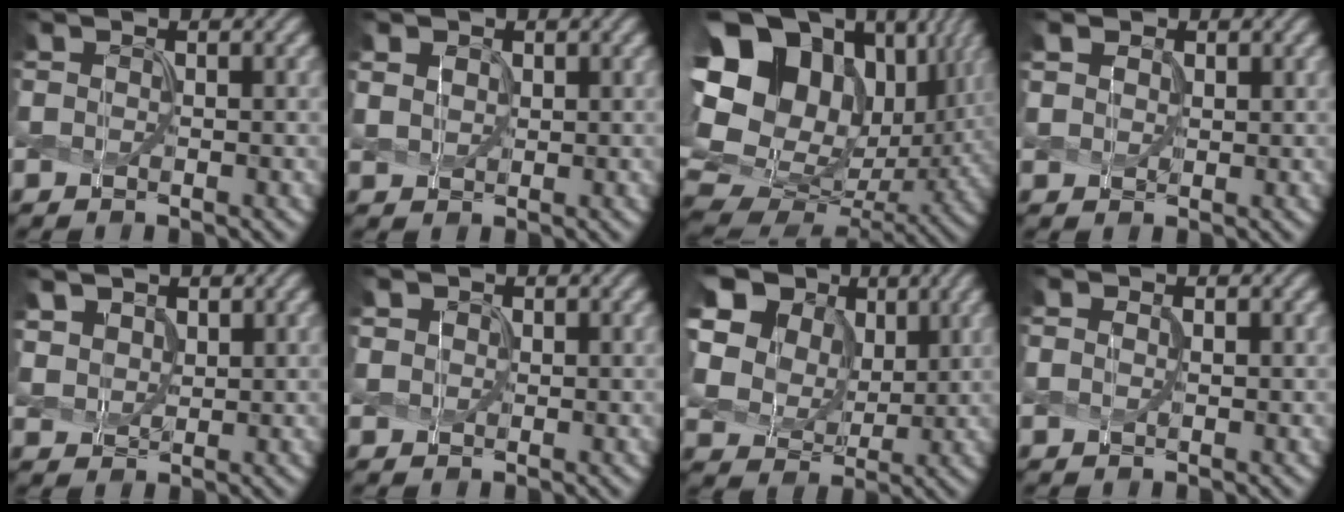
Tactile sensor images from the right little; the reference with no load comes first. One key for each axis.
{"total": 1.2, "fx": 0.5, "fy": 1.0, "fz": 0.4, "tx": -0.011, "ty": -0.004, "tz": 0.016}
{"total": 22.2, "fx": 6.8, "fy": 16.9, "fz": 12.7, "tx": -0.303, "ty": 0.032, "tz": 0.140}
{"total": 1.5, "fx": 0.7, "fy": 1.2, "fz": 0.6, "tx": -0.015, "ty": -0.002, "tz": 0.016}
{"total": 3.2, "fx": 2.0, "fy": 2.1, "fz": 1.4, "tx": -0.047, "ty": -0.002, "tz": 0.045}
{"total": 0.7, "fx": 0.3, "fy": 0.6, "fz": -0.2, "tx": 0.006, "ty": -0.003, "tz": 0.009}
{"total": 13.1, "fx": 4.6, "fy": 10.4, "fz": 6.6, "tx": -0.165, "ty": 0.031, "tz": 0.093}
{"total": 0.5, "fx": -0.1, "fy": 0.2, "fz": 0.5, "tx": -0.008, "ty": -0.003, "tz": 0.000}